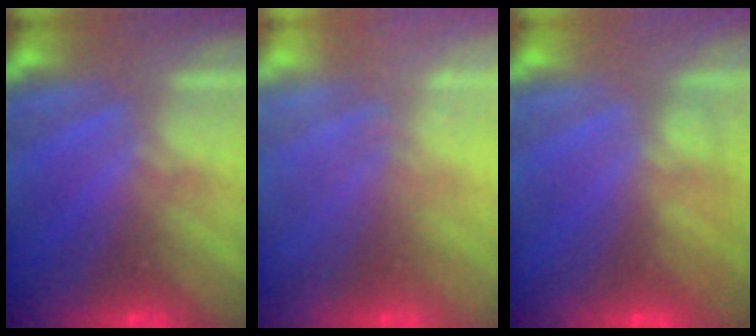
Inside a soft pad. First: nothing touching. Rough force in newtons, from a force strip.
{"total": 2.4}
{"total": 2.0}